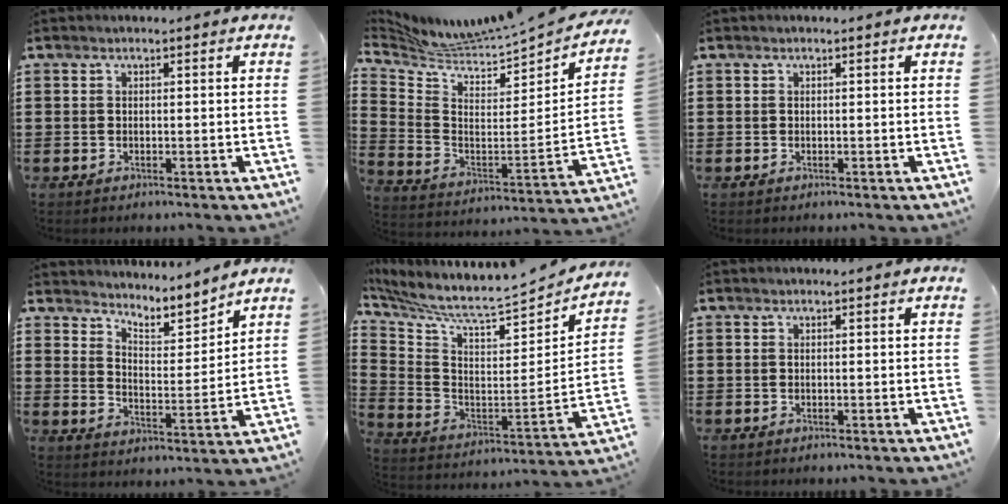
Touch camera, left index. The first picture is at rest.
{"total": 4.8, "force": [4.6, -0.5, 1.0], "torque": [-0.053, -0.065, 0.071]}
{"total": 0.0}
{"total": 3.9, "force": [3.9, 0.1, 0.4], "torque": [-0.031, -0.035, 0.062]}
{"total": 5.2, "force": [4.7, -0.1, 2.2], "torque": [-0.073, -0.062, 0.069]}
{"total": 0.0}